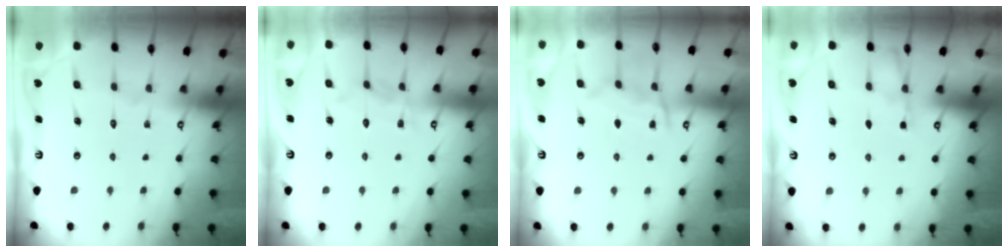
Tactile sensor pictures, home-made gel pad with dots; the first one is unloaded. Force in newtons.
{"total": 6.4, "press": 6.4, "slide": 0.1}
{"total": 9.0, "press": 9.0, "slide": 0.8}
{"total": 2.4, "press": 2.4, "slide": 0.5}